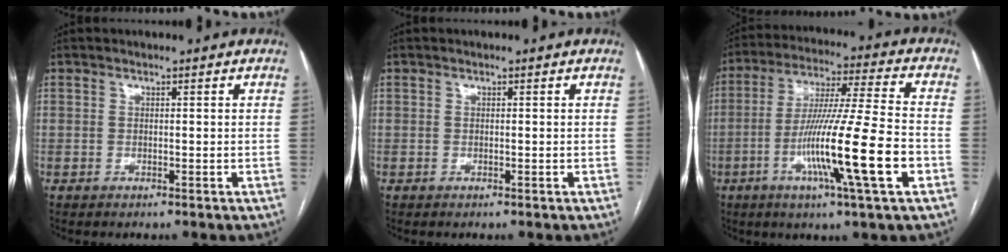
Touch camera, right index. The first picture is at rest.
{"total": 0.0}
{"total": 17.4, "force": [-5.5, -0.6, 16.5], "torque": [-0.300, -0.016, -0.100]}